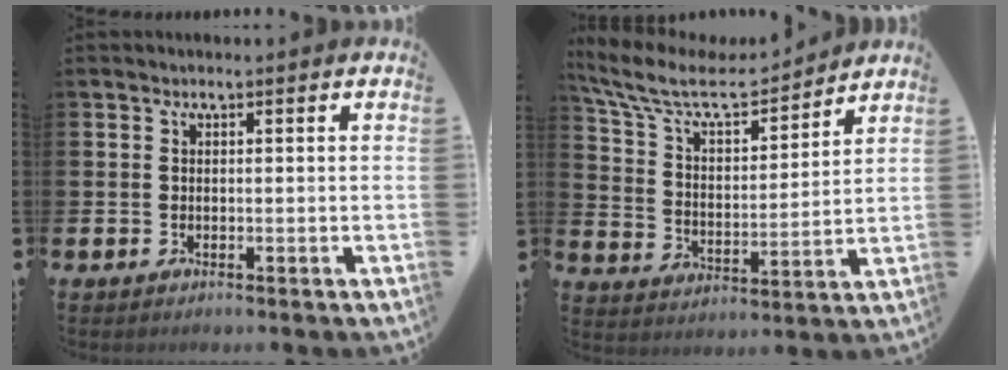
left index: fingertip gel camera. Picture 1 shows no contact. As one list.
[{"total": 9.1, "force": [7.9, 3.0, 3.6], "torque": [-0.111, -0.046, 0.137]}]